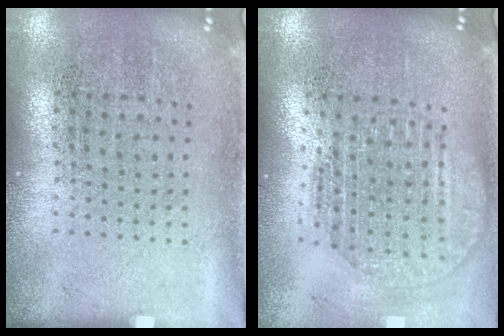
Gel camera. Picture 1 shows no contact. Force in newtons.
{"total": 1.9, "press": 1.5, "slide": 1.0}